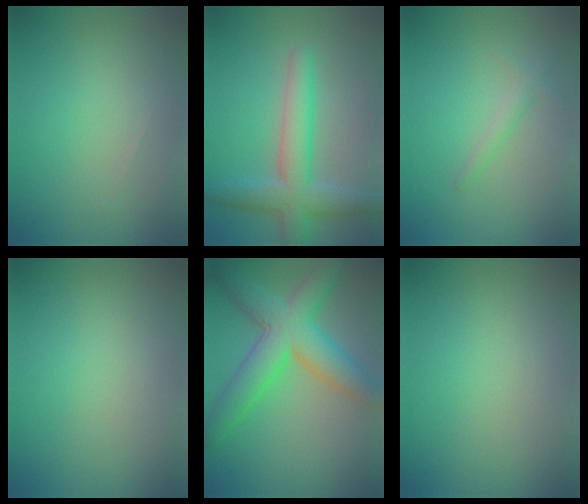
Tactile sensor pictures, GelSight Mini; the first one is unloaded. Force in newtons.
{"total": 5.2, "press": 5.2, "slide": 0.3}
{"total": 1.0, "press": 1.0, "slide": 0.0}
{"total": 0.0}
{"total": 7.3, "press": 7.3, "slide": 0.3}
{"total": 0.0}